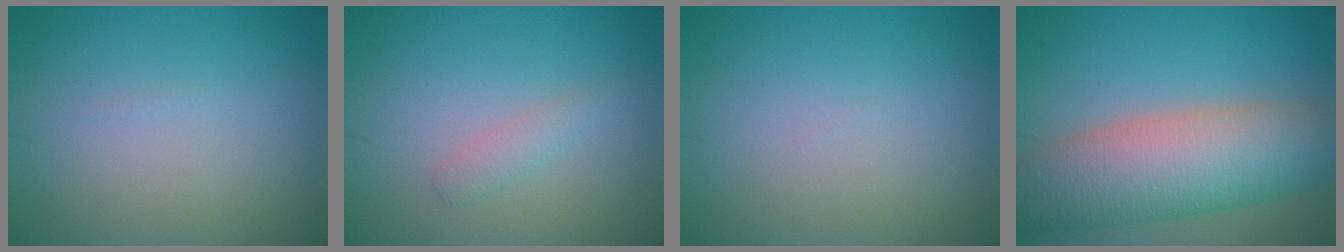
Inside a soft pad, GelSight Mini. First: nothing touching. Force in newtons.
{"total": 1.3, "press": 1.3, "slide": 0.1}
{"total": 0.0}
{"total": 10.4, "press": 10.4, "slide": 0.5}